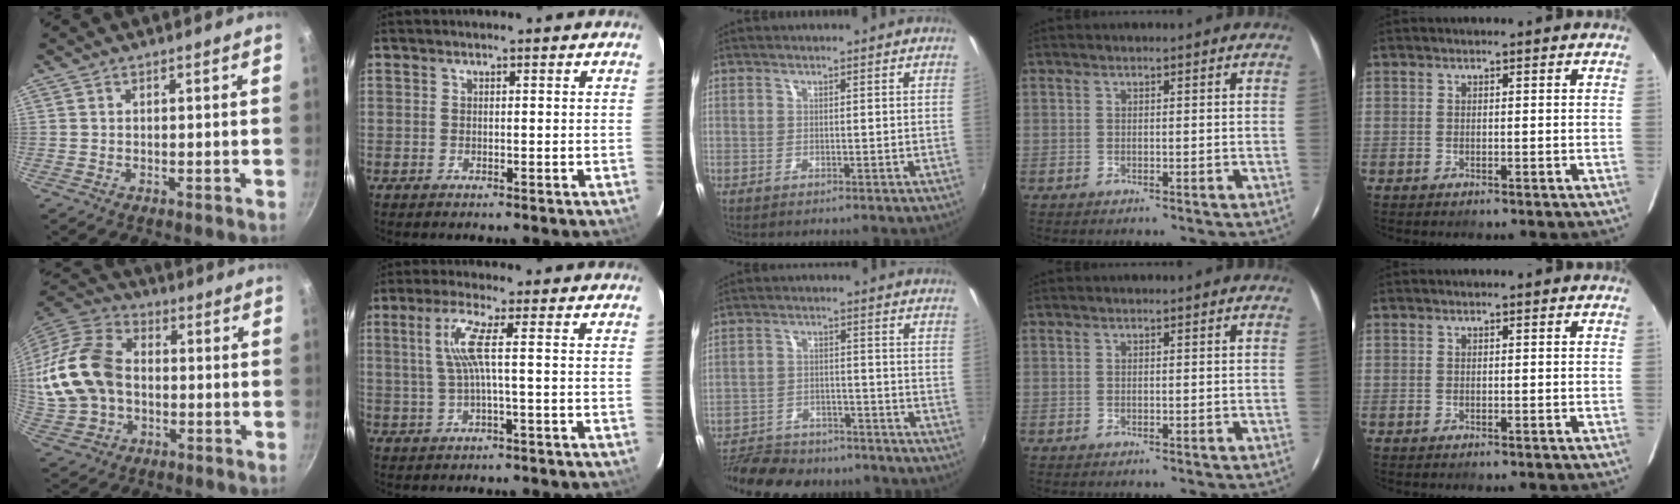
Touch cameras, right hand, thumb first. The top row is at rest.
{"thumb": {"total": 19.6, "force": [-0.5, 14.3, 13.4], "torque": [-0.261, 0.034, -0.009]}, "index": {"total": 5.5, "force": [0.4, -0.7, 5.4], "torque": [-0.110, -0.001, 0.016]}, "middle": {"total": 19.9, "force": [-16.5, 7.8, 8.1], "torque": [-0.184, -0.005, -0.233]}}